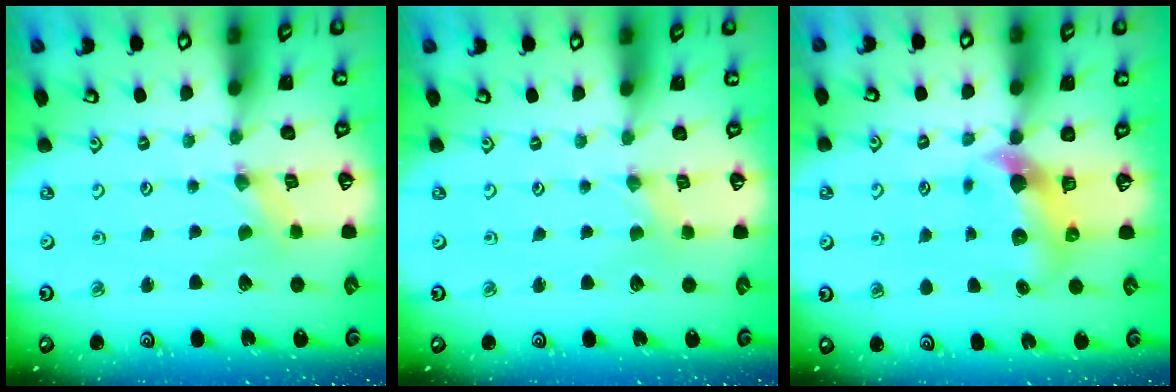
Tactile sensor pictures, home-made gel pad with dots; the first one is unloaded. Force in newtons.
{"total": 0.0}
{"total": 5.9, "press": 5.9, "slide": 0.5}